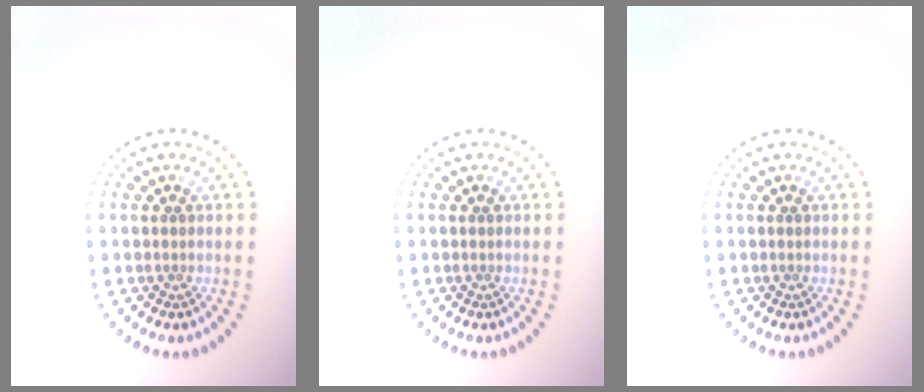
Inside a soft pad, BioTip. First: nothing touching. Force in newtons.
{"total": 0.0}
{"total": 0.0}